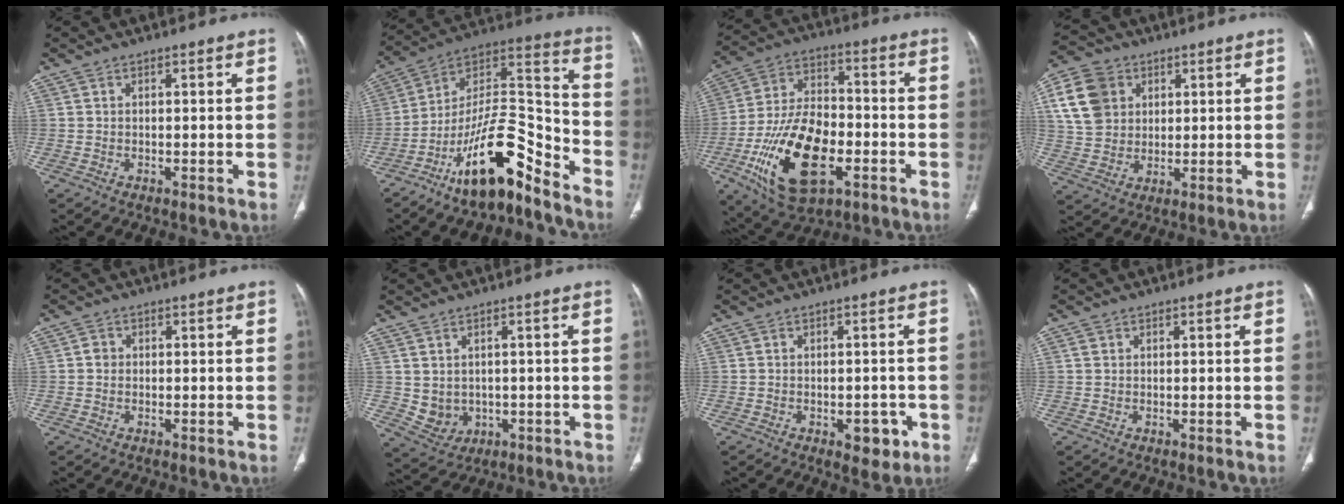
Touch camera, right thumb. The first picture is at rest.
{"total": 19.0, "force": [-12.6, 6.4, 12.8], "torque": [-0.182, 0.106, -0.222]}
{"total": 21.3, "force": [-7.3, 11.2, 16.6], "torque": [-0.297, 0.025, -0.119]}
{"total": 12.2, "force": [4.0, 9.9, 6.0], "torque": [-0.098, 0.001, 0.075]}
{"total": 1.6, "force": [0.0, 1.5, 0.6], "torque": [-0.003, 0.003, -0.001]}
{"total": 5.5, "force": [-0.2, 4.8, 2.7], "torque": [-0.034, 0.001, 0.017]}
{"total": 8.0, "force": [-3.4, 4.4, 5.8], "torque": [-0.045, 0.017, -0.037]}
{"total": 1.0, "force": [0.4, 0.8, 0.4], "torque": [-0.001, 0.000, 0.007]}